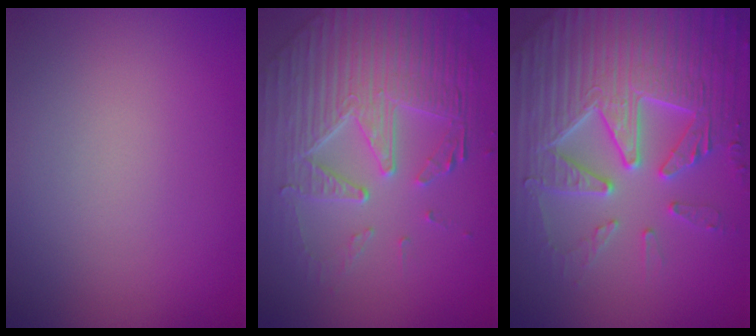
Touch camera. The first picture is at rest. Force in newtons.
{"total": 7.4, "press": 5.4, "slide": 5.0}
{"total": 7.7, "press": 7.5, "slide": 1.6}